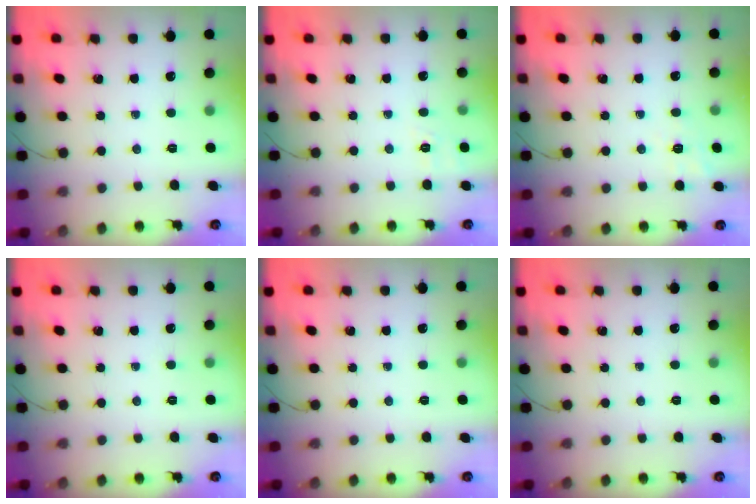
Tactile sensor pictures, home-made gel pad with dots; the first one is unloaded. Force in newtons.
{"total": 7.1, "press": 6.8, "slide": 2.0}
{"total": 2.3, "press": 0.6, "slide": 2.2}
{"total": 0.0}
{"total": 0.0}
{"total": 0.0}